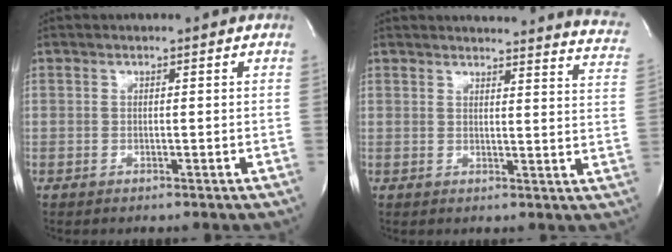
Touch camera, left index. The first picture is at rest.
{"total": 17.7, "force": [17.0, 1.5, 4.5], "torque": [-0.041, -0.085, 0.166]}